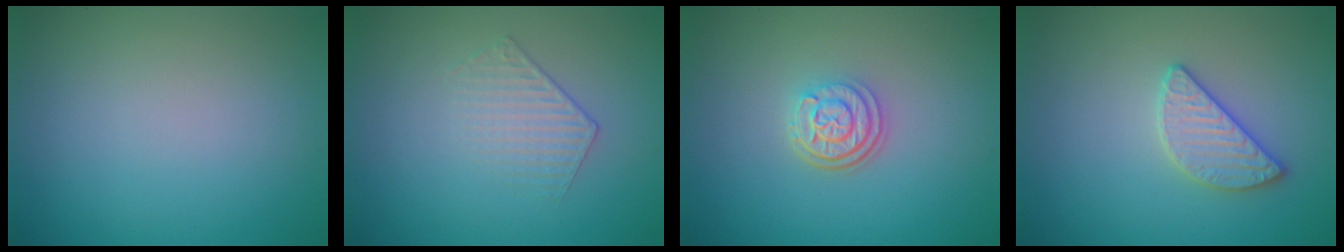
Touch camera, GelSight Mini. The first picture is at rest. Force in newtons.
{"total": 1.5, "press": 0.9, "slide": 1.2}
{"total": 3.1, "press": 2.5, "slide": 1.8}
{"total": 2.6, "press": 2.6, "slide": 0.4}